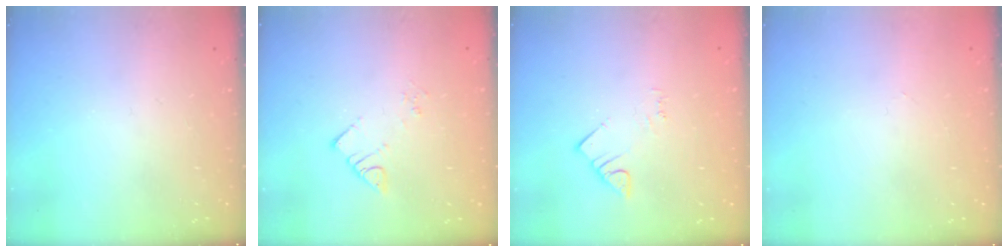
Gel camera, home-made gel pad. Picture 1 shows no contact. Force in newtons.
{"total": 3.0, "press": 3.0, "slide": 0.4}
{"total": 2.5, "press": 2.4, "slide": 0.4}
{"total": 0.0}